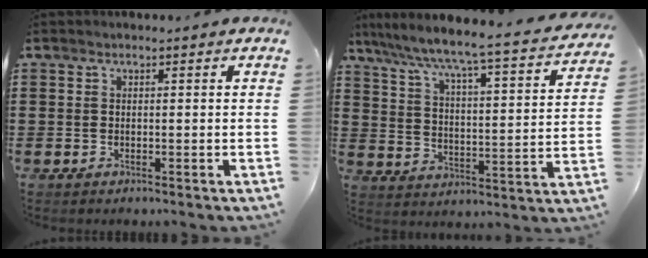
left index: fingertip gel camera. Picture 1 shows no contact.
{"total": 4.7, "force": [4.2, -0.7, 2.1], "torque": [-0.065, -0.048, 0.056]}